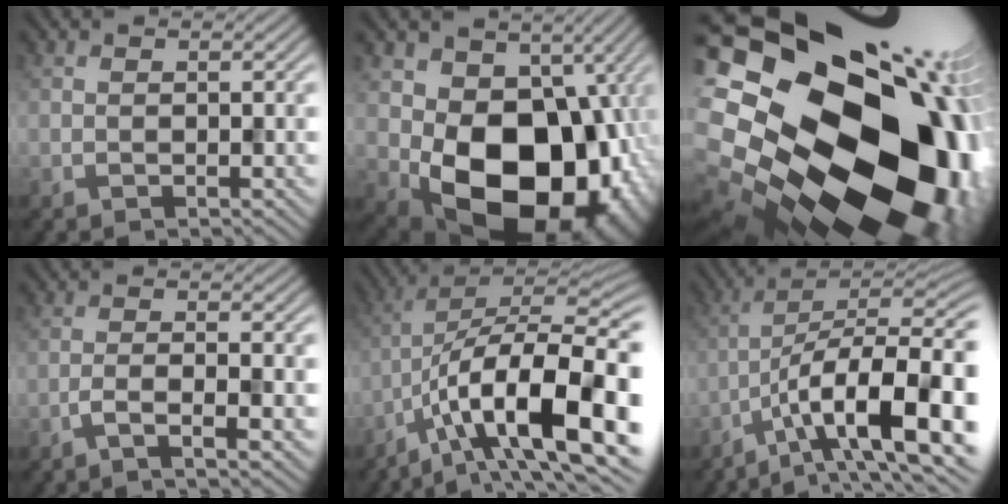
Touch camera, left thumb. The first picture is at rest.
{"total": 19.3, "force": [-2.7, 13.9, 13.1], "torque": [-0.179, -0.060, -0.013]}
{"total": 25.6, "force": [-1.9, 20.6, 15.0], "torque": [-0.286, -0.042, -0.086]}
{"total": 3.6, "force": [-1.8, 0.5, 3.1], "torque": [-0.047, 0.008, -0.050]}
{"total": 17.7, "force": [-7.0, 6.2, 15.0], "torque": [-0.235, -0.006, -0.115]}
{"total": 14.8, "force": [-6.1, 4.6, 12.6], "torque": [-0.199, 0.001, -0.099]}